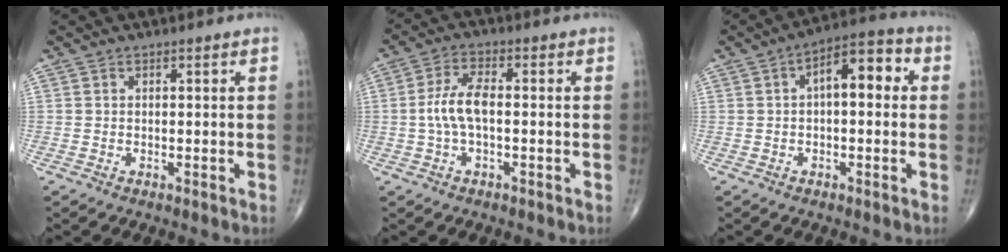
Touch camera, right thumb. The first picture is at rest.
{"total": 6.1, "force": [-0.5, 2.3, 5.6], "torque": [-0.127, 0.016, -0.014]}
{"total": 9.3, "force": [1.5, 4.4, 8.1], "torque": [-0.099, 0.031, 0.011]}